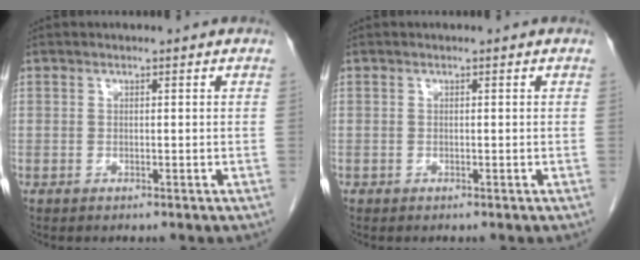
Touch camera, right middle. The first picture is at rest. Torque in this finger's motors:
{"motor_torque": [0.08, 0.16, -0.09, 0.00]}